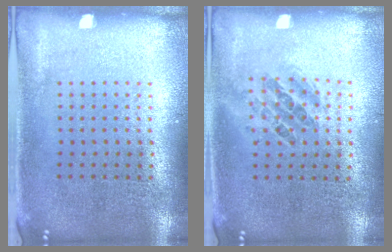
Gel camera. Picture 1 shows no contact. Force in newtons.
{"total": 1.0, "press": 0.9, "slide": 0.4}